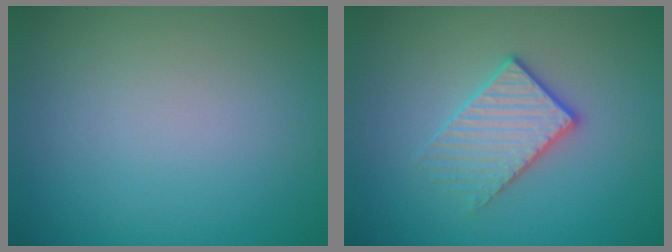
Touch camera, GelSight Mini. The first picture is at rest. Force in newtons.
{"total": 3.1, "press": 2.8, "slide": 1.3}